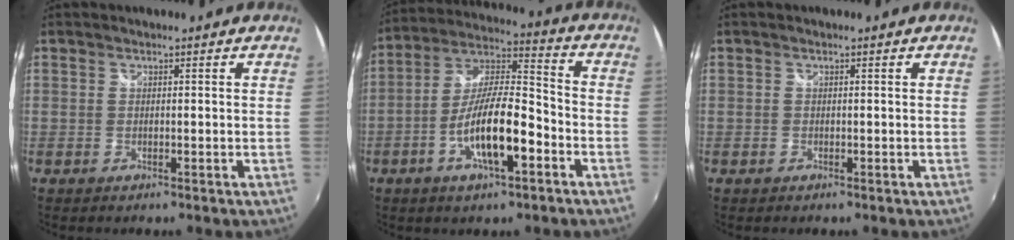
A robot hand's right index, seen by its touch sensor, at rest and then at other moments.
{"total": 14.2, "force": [-5.7, 3.7, 12.5], "torque": [-0.241, 0.003, -0.103]}
{"total": 0.5, "force": [-0.3, 0.4, 0.0], "torque": [-0.001, -0.004, -0.007]}